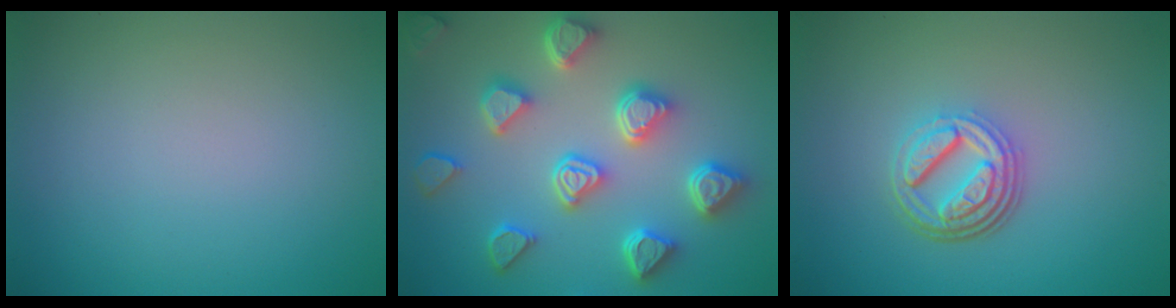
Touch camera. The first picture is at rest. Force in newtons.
{"total": 6.9, "press": 5.7, "slide": 3.9}
{"total": 4.7, "press": 3.5, "slide": 3.1}